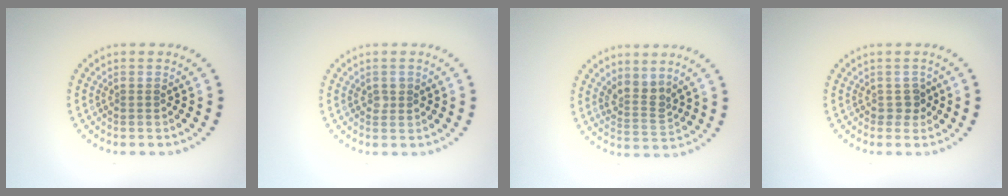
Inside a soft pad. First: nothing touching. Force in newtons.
{"total": 1.0, "press": 1.0, "slide": 0.2}
{"total": 2.6, "press": 2.0, "slide": 1.6}
{"total": 1.4, "press": 1.2, "slide": 0.7}